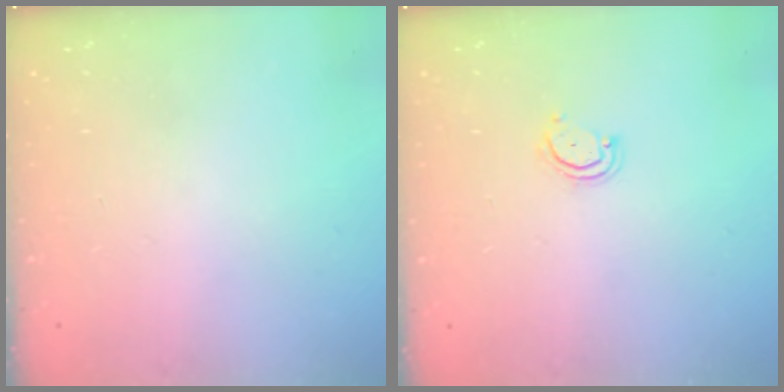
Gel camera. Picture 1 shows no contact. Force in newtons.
{"total": 3.1, "press": 3.1, "slide": 0.2}